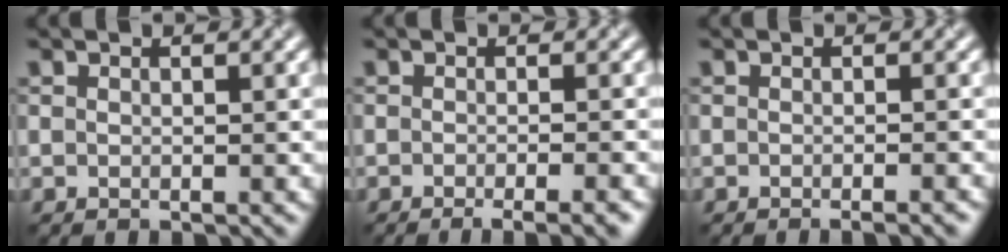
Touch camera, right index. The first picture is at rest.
{"total": 3.9, "force": [-2.4, 1.1, 2.9], "torque": [-0.024, 0.006, -0.028]}
{"total": 1.4, "force": [-1.0, 0.2, 0.9], "torque": [-0.004, -0.003, -0.018]}